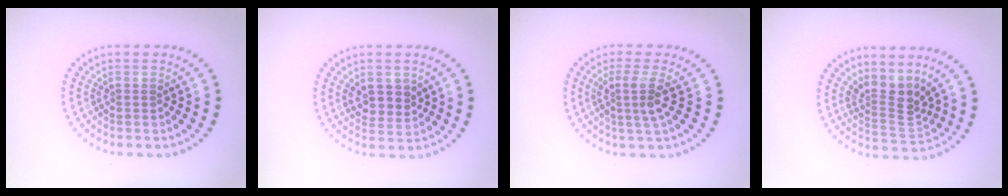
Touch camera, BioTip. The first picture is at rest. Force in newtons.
{"total": 2.6, "press": 2.4, "slide": 1.0}
{"total": 2.8, "press": 2.0, "slide": 1.9}
{"total": 3.3, "press": 2.3, "slide": 2.4}